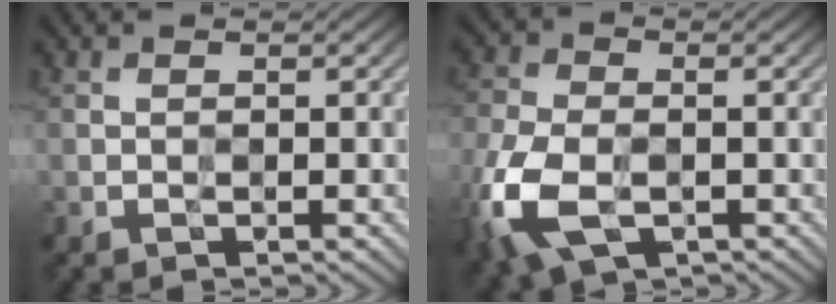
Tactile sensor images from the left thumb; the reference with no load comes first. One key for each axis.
{"total": 10.8, "fx": -3.8, "fy": 6.2, "fz": 8.0, "tx": -0.226, "ty": -0.025, "tz": -0.073}